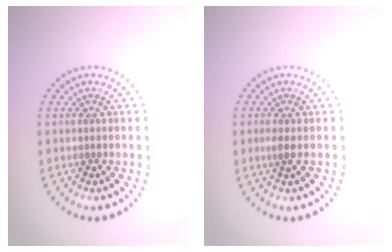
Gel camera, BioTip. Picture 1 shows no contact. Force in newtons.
{"total": 1.0, "press": 0.8, "slide": 0.6}